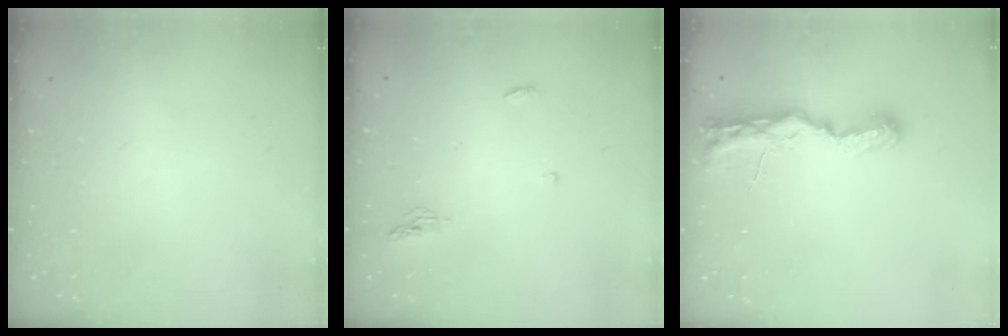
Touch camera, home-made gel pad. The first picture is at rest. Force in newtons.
{"total": 7.8, "press": 4.6, "slide": 6.3}
{"total": 7.7, "press": 7.7, "slide": 0.5}